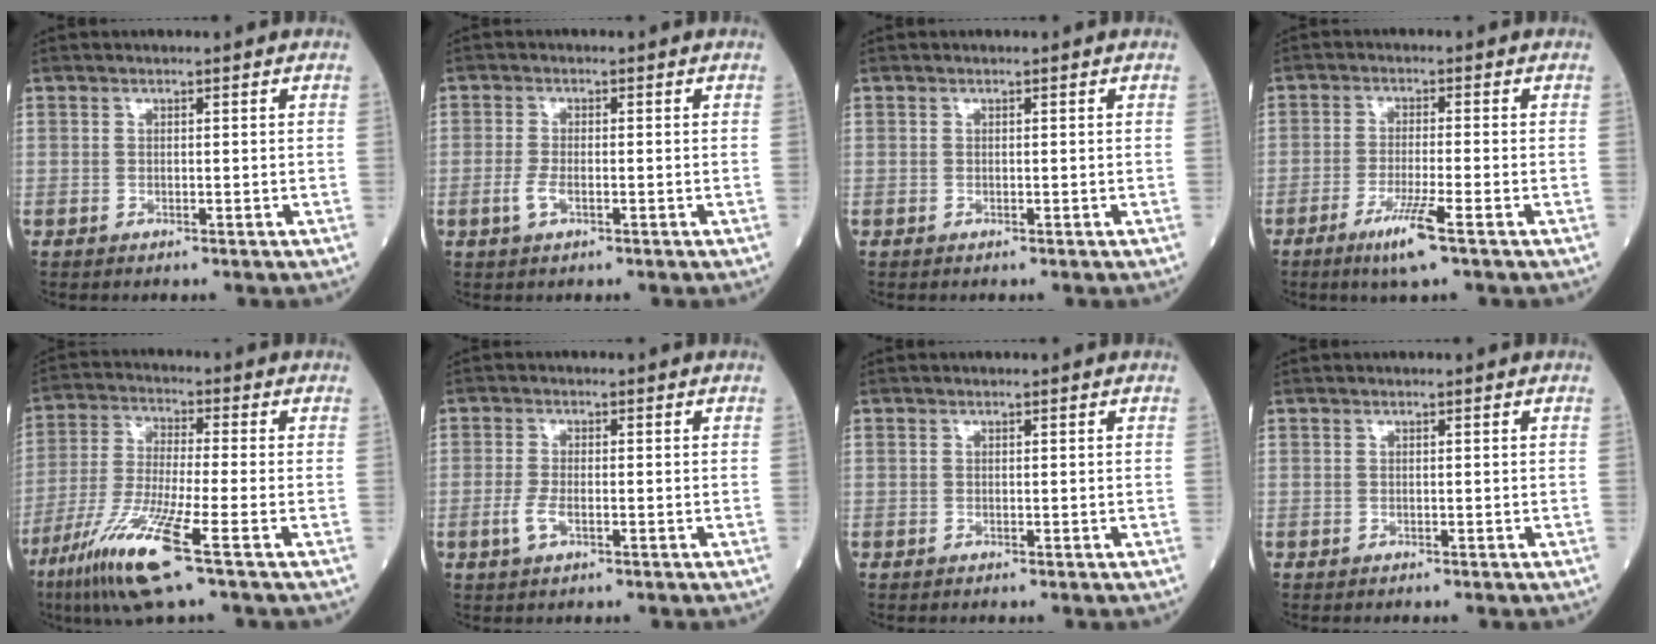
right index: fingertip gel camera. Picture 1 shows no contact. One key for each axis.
{"total": 2.5, "fx": -0.9, "fy": 0.9, "fz": 2.2, "tx": -0.049, "ty": -0.001, "tz": -0.018}
{"total": 0.0}
{"total": 5.8, "fx": -3.3, "fy": -0.6, "fz": 4.7, "tx": -0.093, "ty": -0.015, "tz": -0.063}
{"total": 12.4, "fx": -6.6, "fy": -0.5, "fz": 10.5, "tx": -0.224, "ty": -0.034, "tz": -0.129}
{"total": 2.9, "fx": -1.0, "fy": 1.1, "fz": 2.5, "tx": -0.056, "ty": -0.001, "tz": -0.021}
{"total": 0.0}
{"total": 0.0}